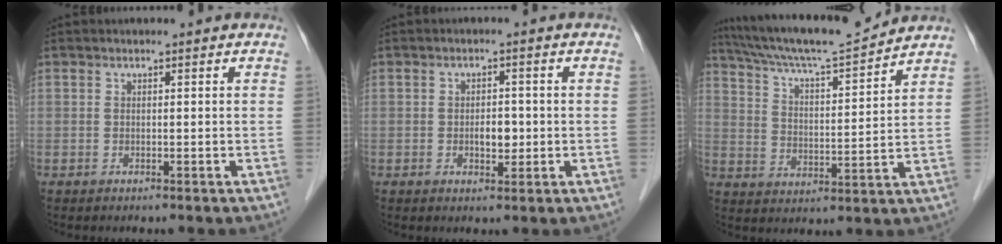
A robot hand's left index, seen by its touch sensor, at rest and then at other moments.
{"total": 2.8, "force": [-0.6, 1.5, 2.2], "torque": [-0.035, -0.002, -0.007]}
{"total": 13.9, "force": [13.0, -0.4, 4.9], "torque": [-0.095, -0.002, 0.213]}